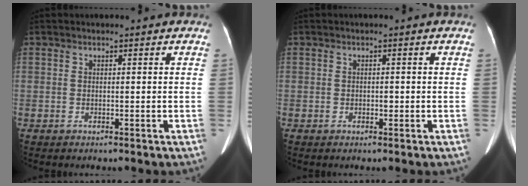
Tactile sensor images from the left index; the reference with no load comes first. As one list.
[{"total": 0.7, "force": [-0.3, 0.4, 0.5], "torque": [-0.009, 0.000, -0.004]}]